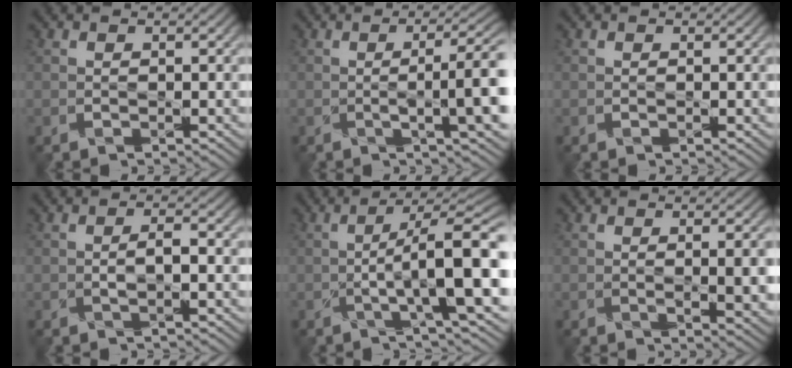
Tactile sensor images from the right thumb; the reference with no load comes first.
{"total": 7.3, "force": [-1.0, 1.1, 7.1], "torque": [-0.093, 0.003, -0.010]}
{"total": 0.0}
{"total": 1.3, "force": [-0.6, -0.1, 1.1], "torque": [-0.019, 0.004, -0.007]}
{"total": 10.0, "force": [-2.3, 1.2, 9.7], "torque": [-0.149, 0.006, -0.036]}
{"total": 3.5, "force": [-0.2, 1.1, 3.3], "torque": [-0.054, -0.009, 0.005]}